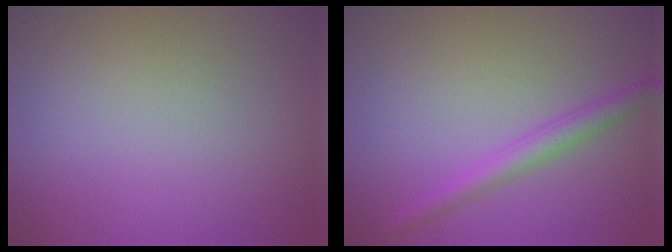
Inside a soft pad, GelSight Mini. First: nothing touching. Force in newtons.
{"total": 2.5, "press": 2.5, "slide": 0.1}